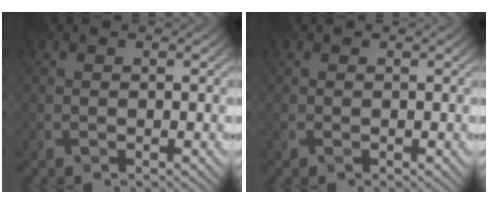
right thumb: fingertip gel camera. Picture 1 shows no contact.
{"total": 0.0}